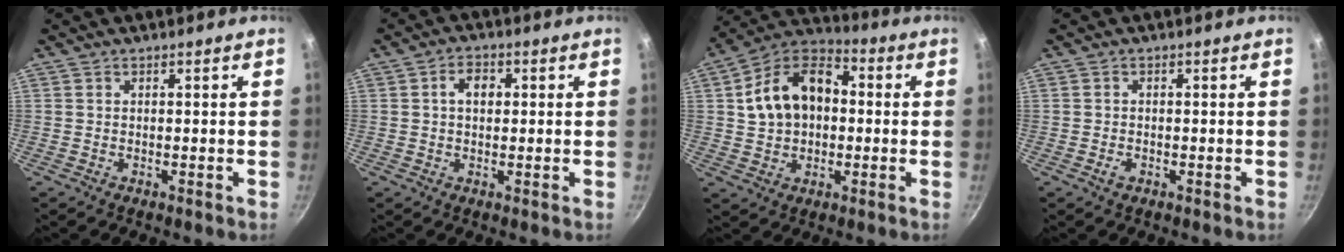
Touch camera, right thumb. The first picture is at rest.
{"total": 4.2, "force": [0.7, 2.9, 2.9], "torque": [-0.033, 0.009, 0.007]}
{"total": 15.7, "force": [1.6, 11.0, 11.0], "torque": [-0.170, 0.035, 0.014]}
{"total": 1.4, "force": [-0.7, 0.9, 0.8], "torque": [-0.014, 0.003, -0.013]}